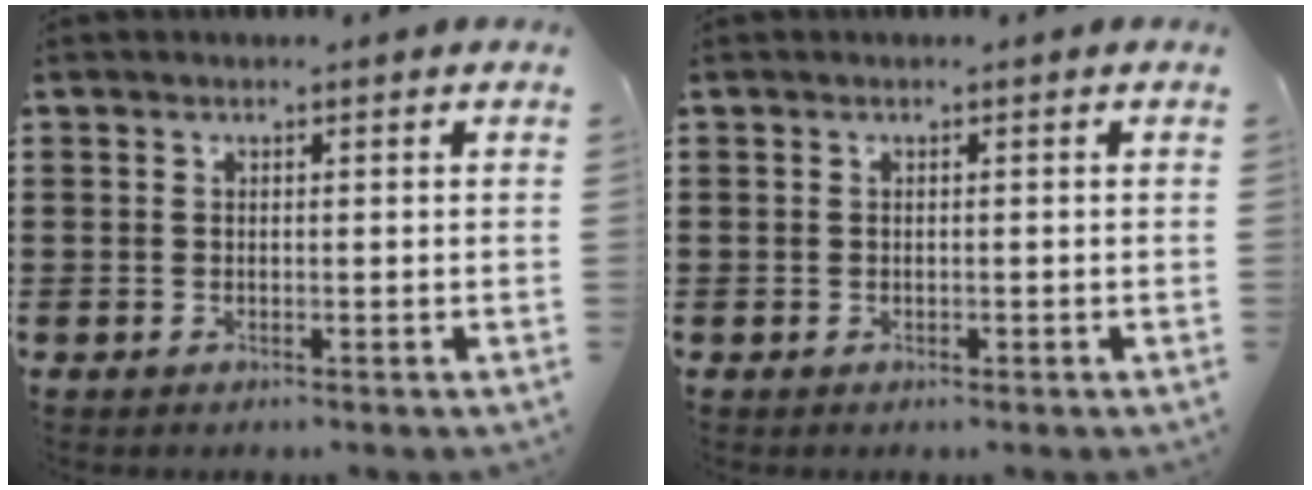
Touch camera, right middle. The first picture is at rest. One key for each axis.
{"total": 0.0}